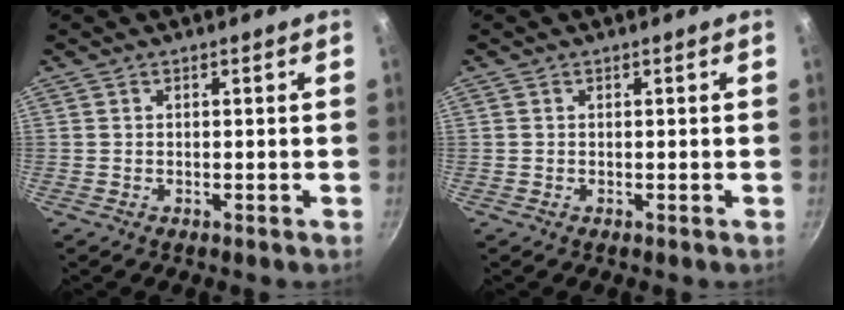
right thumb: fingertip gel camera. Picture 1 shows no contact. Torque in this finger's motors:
{"motor_torque": [-0.13, 0.40, 0.33, 0.17, -0.02]}